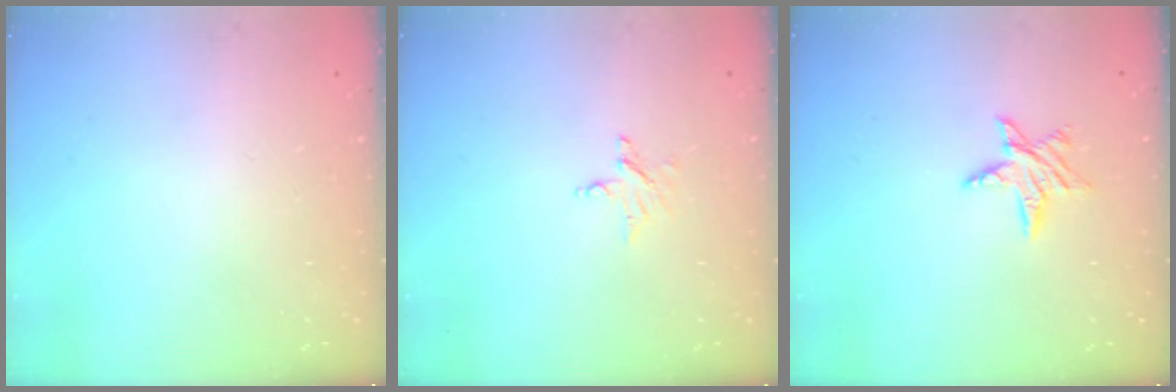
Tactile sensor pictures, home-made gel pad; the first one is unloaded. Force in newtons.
{"total": 3.1, "press": 3.1, "slide": 0.3}
{"total": 6.3, "press": 6.3, "slide": 0.3}